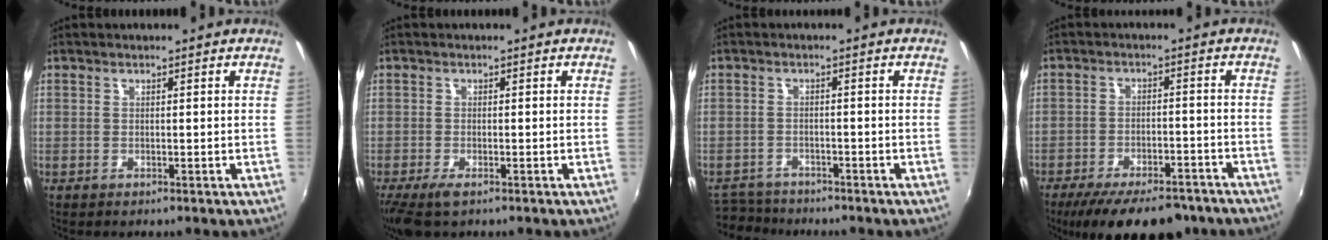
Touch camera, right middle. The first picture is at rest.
{"total": 4.9, "force": [-3.4, 1.3, 3.3], "torque": [-0.075, -0.022, -0.059]}
{"total": 5.7, "force": [-5.4, 1.8, 0.7], "torque": [-0.032, -0.003, -0.093]}
{"total": 16.7, "force": [-12.9, 6.0, 8.7], "torque": [-0.172, -0.022, -0.181]}